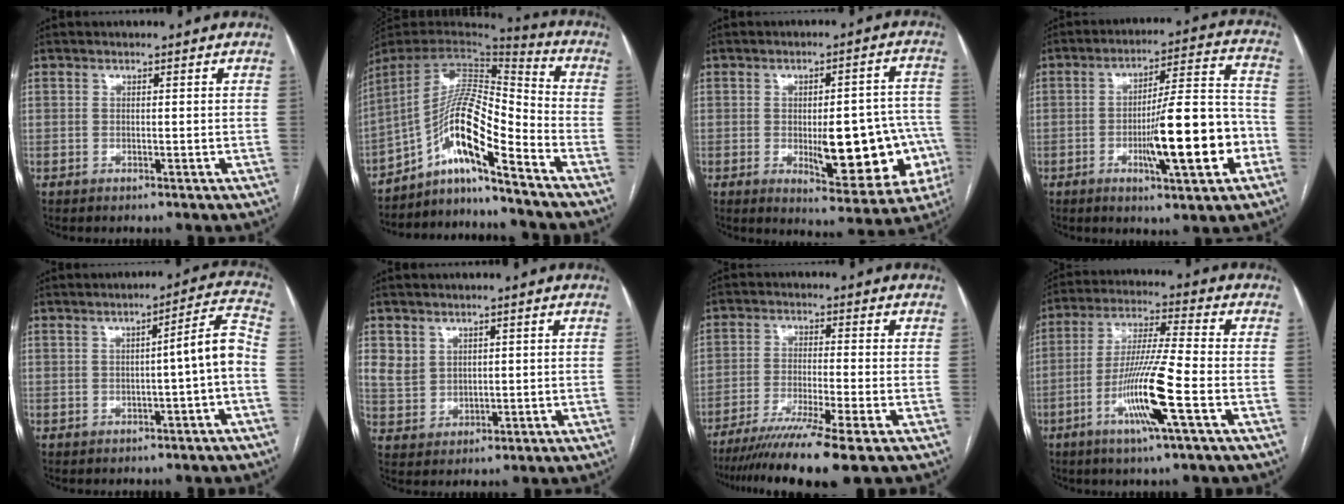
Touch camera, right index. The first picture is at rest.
{"total": 14.0, "force": [-8.5, 0.8, 11.1], "torque": [-0.198, 0.023, -0.147]}
{"total": 15.9, "force": [-3.8, 5.4, 14.5], "torque": [-0.132, 0.025, -0.031]}
{"total": 15.2, "force": [-4.7, 1.9, 14.3], "torque": [-0.220, 0.008, -0.067]}
{"total": 5.8, "force": [-1.4, -0.3, 5.6], "torque": [-0.069, 0.015, -0.020]}
{"total": 4.2, "force": [2.1, 3.5, 1.1], "torque": [-0.024, 0.005, 0.053]}
{"total": 11.9, "force": [-8.9, -1.8, 7.7], "torque": [-0.119, -0.033, -0.140]}
{"total": 12.1, "force": [-4.5, -0.6, 11.2], "torque": [-0.220, -0.012, -0.089]}